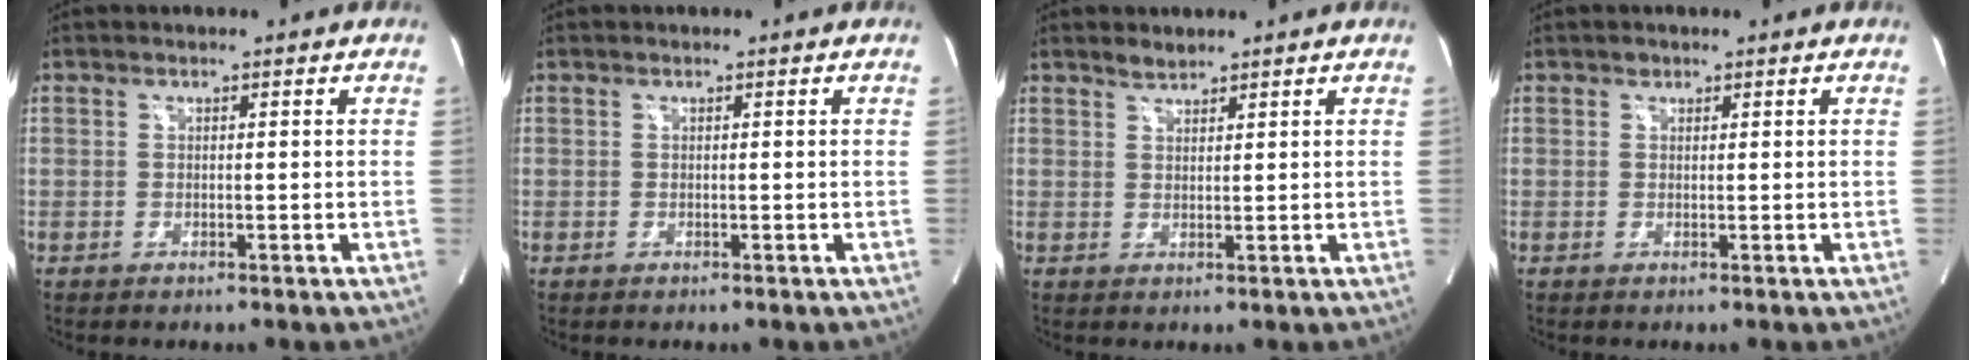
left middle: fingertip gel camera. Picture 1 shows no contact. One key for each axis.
{"total": 0.0}
{"total": 1.6, "fx": 1.6, "fy": 0.4, "fz": 0.2, "tx": -0.006, "ty": 0.001, "tz": 0.030}
{"total": 0.7, "fx": 0.5, "fy": 0.4, "fz": 0.1, "tx": 0.000, "ty": -0.003, "tz": 0.006}